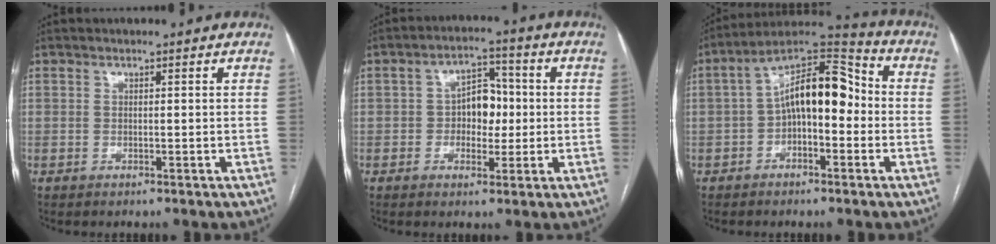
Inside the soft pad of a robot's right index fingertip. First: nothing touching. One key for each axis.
{"total": 6.4, "fx": -0.3, "fy": 4.0, "fz": 5.0, "tx": -0.075, "ty": 0.021, "tz": -0.004}
{"total": 12.2, "fx": -0.5, "fy": 5.1, "fz": 11.1, "tx": -0.186, "ty": 0.053, "tz": -0.014}